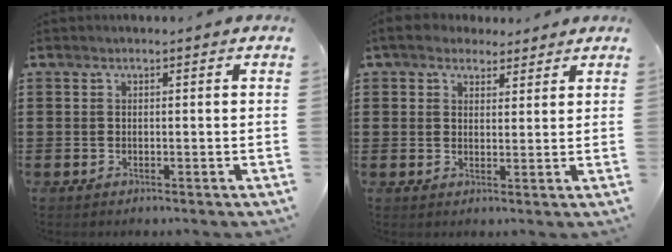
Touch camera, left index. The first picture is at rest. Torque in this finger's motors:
{"motor_torque": [2.14, 0.00, 0.51, 0.21]}